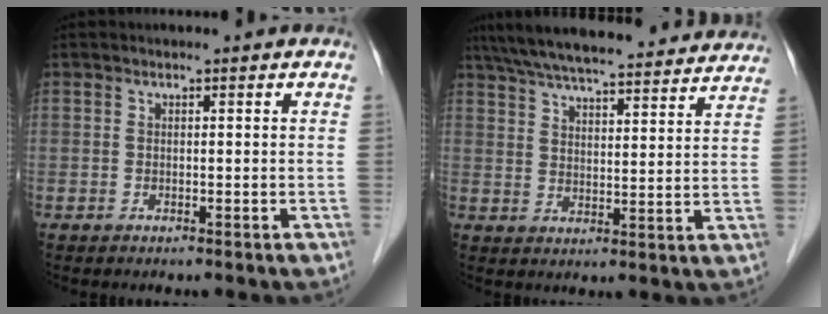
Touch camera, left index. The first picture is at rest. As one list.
[{"total": 27.7, "force": [25.1, 4.3, 10.9], "torque": [-0.189, 0.011, 0.335]}]